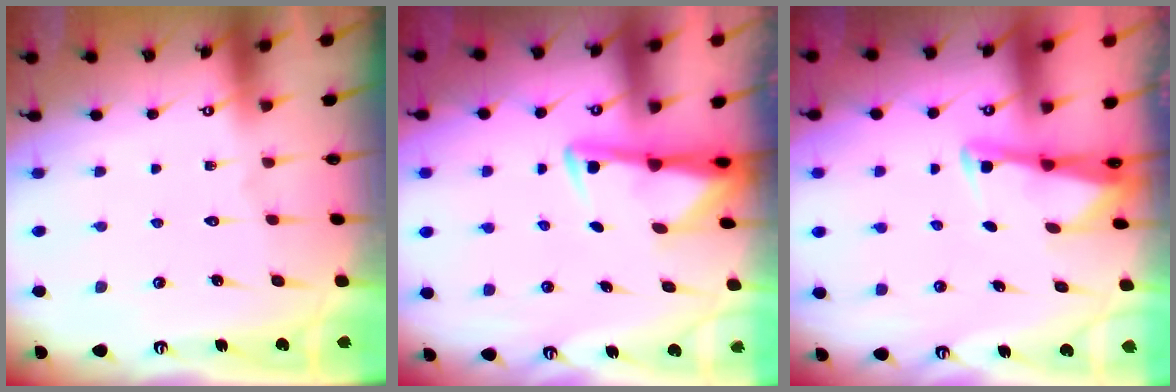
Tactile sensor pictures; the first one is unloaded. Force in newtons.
{"total": 2.9, "press": 2.9, "slide": 0.5}
{"total": 2.6, "press": 2.6, "slide": 0.3}